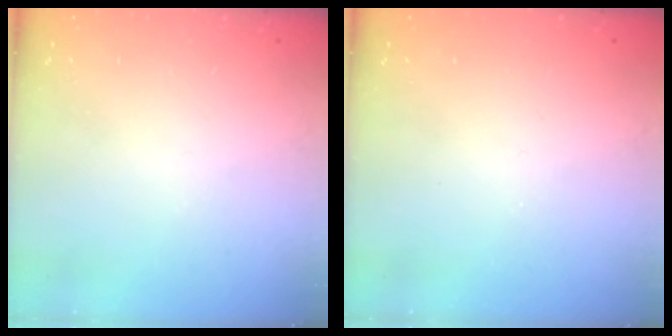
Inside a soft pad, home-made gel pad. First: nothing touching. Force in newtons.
{"total": 0.0}